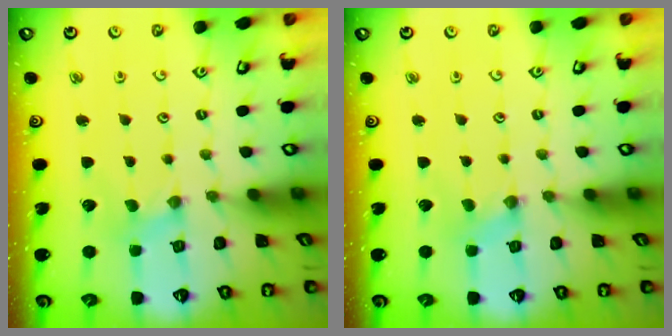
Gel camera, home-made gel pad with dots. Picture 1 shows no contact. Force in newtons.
{"total": 0.0}